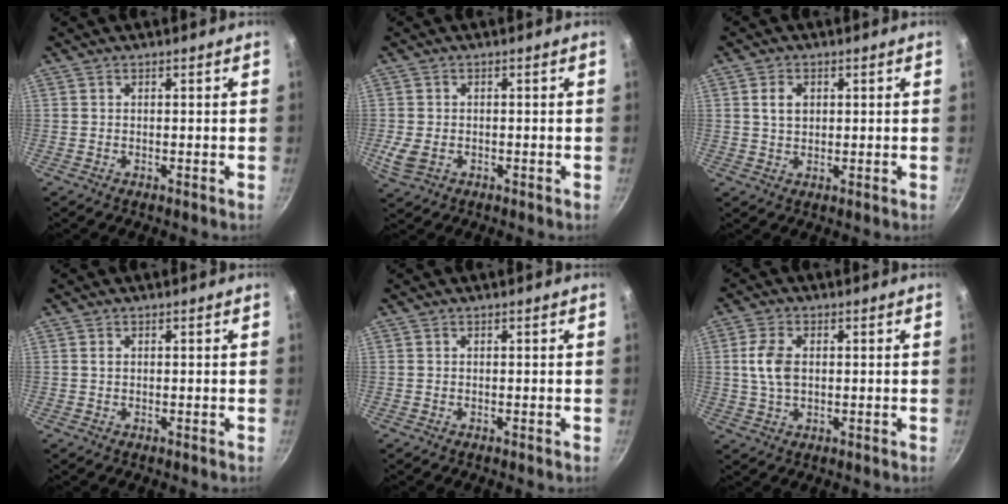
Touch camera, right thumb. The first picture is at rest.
{"total": 4.1, "force": [-1.1, 2.9, 2.6], "torque": [-0.059, -0.003, -0.016]}
{"total": 3.6, "force": [1.0, 2.6, 2.3], "torque": [-0.030, 0.000, 0.018]}
{"total": 0.7, "force": [0.2, 0.5, 0.5], "torque": [-0.007, 0.003, 0.004]}
{"total": 0.0}
{"total": 6.1, "force": [0.7, 3.8, 4.8], "torque": [-0.092, 0.004, 0.012]}